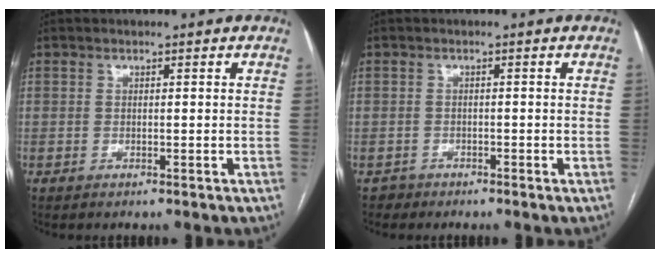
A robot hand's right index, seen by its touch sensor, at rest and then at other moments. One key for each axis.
{"total": 1.4, "fx": -1.0, "fy": 0.9, "fz": -0.5, "tx": 0.009, "ty": 0.005, "tz": -0.022}